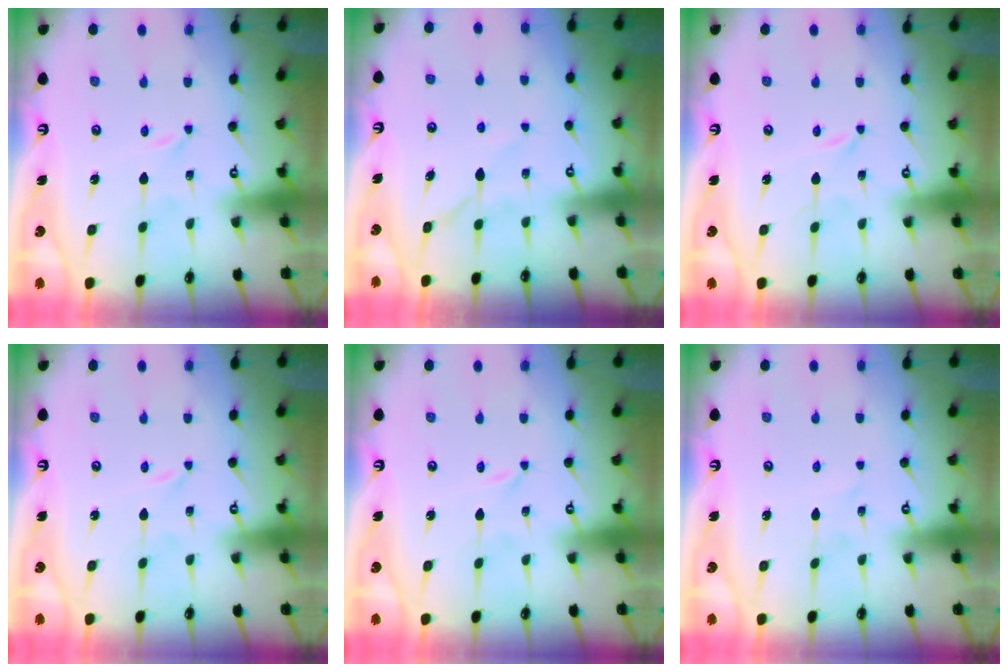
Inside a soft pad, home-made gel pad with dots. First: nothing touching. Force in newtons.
{"total": 5.0, "press": 5.0, "slide": 0.4}
{"total": 0.0}
{"total": 0.0}
{"total": 0.0}
{"total": 1.6, "press": 1.6, "slide": 0.1}